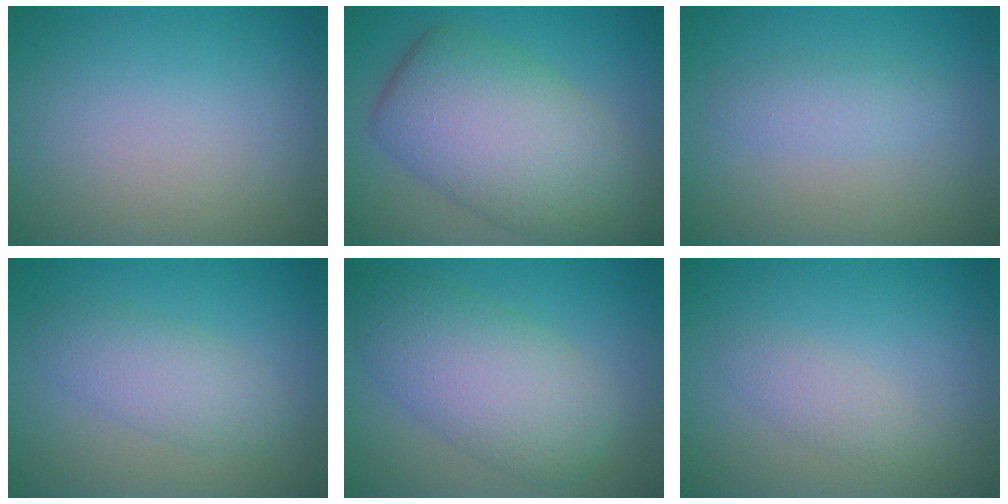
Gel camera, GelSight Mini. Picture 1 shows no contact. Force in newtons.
{"total": 10.7, "press": 10.7, "slide": 0.4}
{"total": 1.9, "press": 1.9, "slide": 0.0}
{"total": 3.2, "press": 3.2, "slide": 0.0}
{"total": 7.3, "press": 7.3, "slide": 0.1}
{"total": 1.6, "press": 1.6, "slide": 0.1}